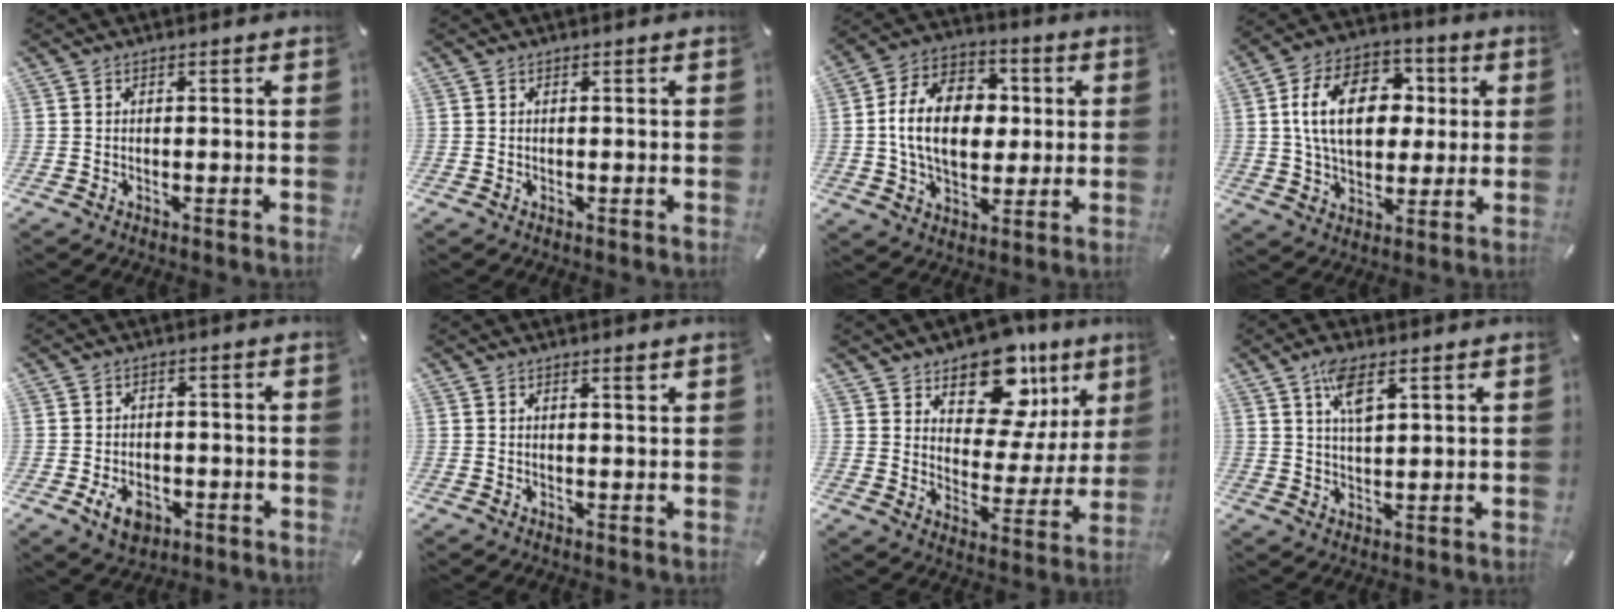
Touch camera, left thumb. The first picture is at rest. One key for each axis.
{"total": 0.0}
{"total": 16.0, "fx": 0.3, "fy": 11.5, "fz": 11.1, "tx": -0.216, "ty": 0.018, "tz": 0.004}
{"total": 17.3, "fx": 2.4, "fy": 11.9, "fz": 12.3, "tx": -0.223, "ty": 0.014, "tz": 0.039}
{"total": 5.9, "fx": -2.4, "fy": 4.3, "fz": 3.4, "tx": -0.063, "ty": 0.007, "tz": -0.045}
{"total": 1.3, "fx": 0.9, "fy": 0.1, "fz": 0.9, "tx": -0.018, "ty": -0.001, "tz": 0.016}
{"total": 15.3, "fx": 11.1, "fy": 8.2, "fz": 6.5, "tx": -0.102, "ty": -0.088, "tz": 0.197}
{"total": 6.4, "fx": 3.4, "fy": 2.5, "fz": 4.8, "tx": -0.087, "ty": -0.003, "tz": 0.058}